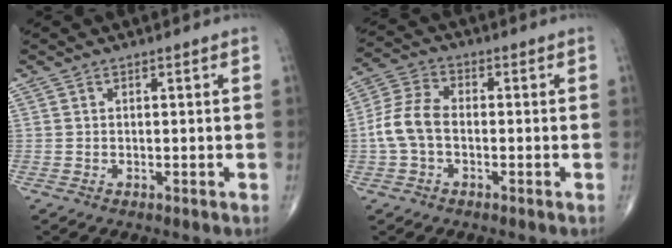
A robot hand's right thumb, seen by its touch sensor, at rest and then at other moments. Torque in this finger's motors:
{"motor_torque": [-0.13, 0.36, 0.76, -0.15, 0.24]}